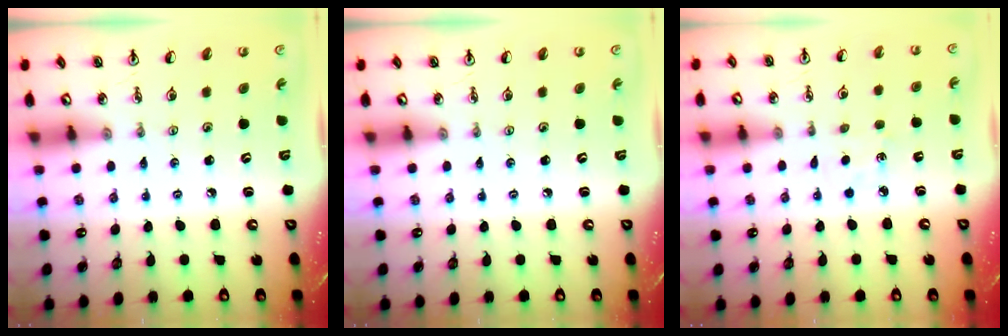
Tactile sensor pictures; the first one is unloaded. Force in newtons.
{"total": 0.0}
{"total": 3.8, "press": 3.8, "slide": 0.4}